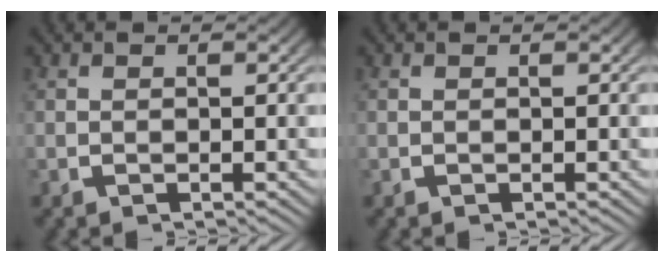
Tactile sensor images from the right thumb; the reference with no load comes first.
{"total": 0.0}